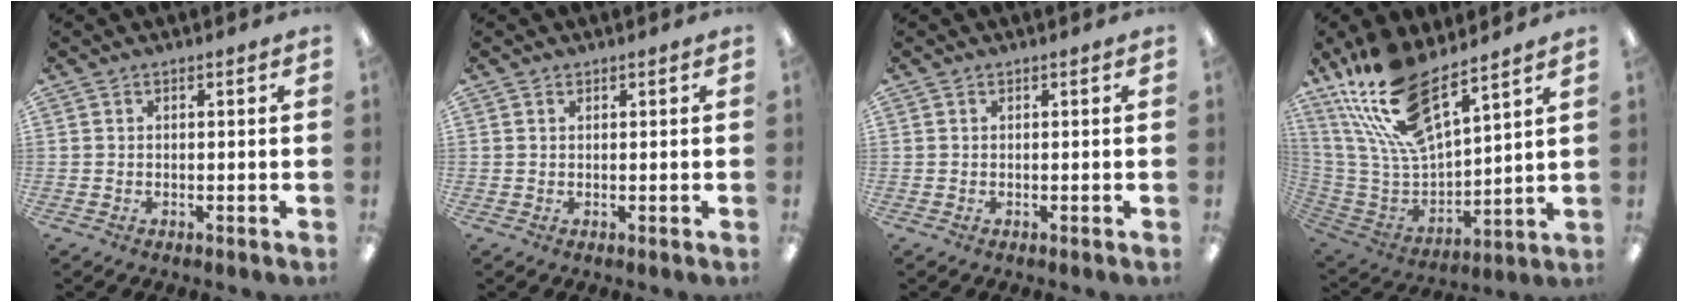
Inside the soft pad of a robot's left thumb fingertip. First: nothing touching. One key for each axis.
{"total": 0.5, "fx": 0.4, "fy": 0.3, "fz": 0.2, "tx": -0.005, "ty": 0.002, "tz": 0.007}
{"total": 0.0}
{"total": 19.9, "fx": 14.5, "fy": 6.7, "fz": 11.8, "tx": -0.261, "ty": -0.094, "tz": 0.258}